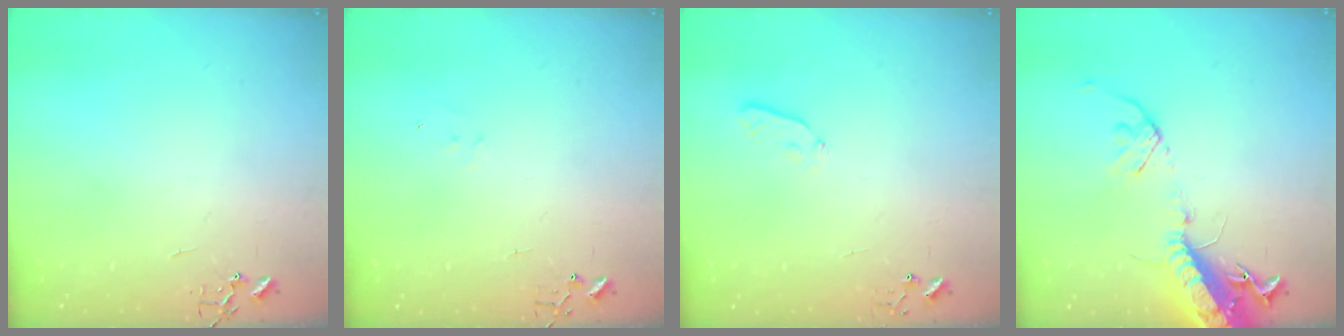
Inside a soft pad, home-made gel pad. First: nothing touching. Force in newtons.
{"total": 4.9, "press": 4.9, "slide": 0.3}
{"total": 3.9, "press": 3.8, "slide": 0.8}
{"total": 17.1, "press": 16.6, "slide": 4.0}